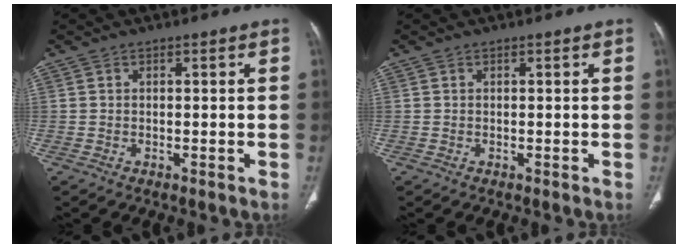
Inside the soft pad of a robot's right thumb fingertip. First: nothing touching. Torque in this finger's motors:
{"motor_torque": [0.31, 0.39, -0.23, -0.43, -0.05]}